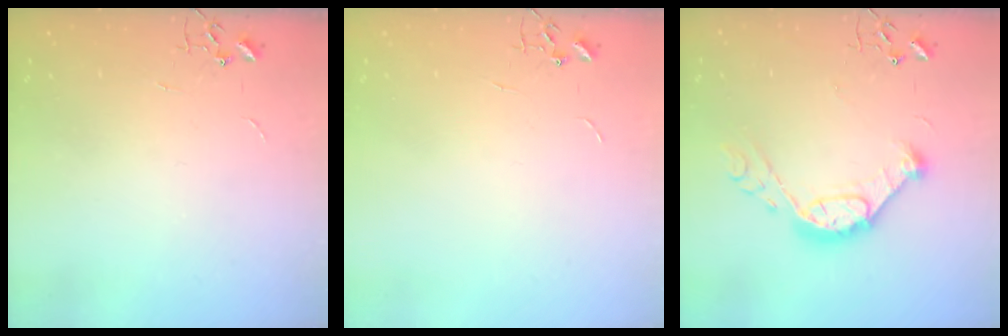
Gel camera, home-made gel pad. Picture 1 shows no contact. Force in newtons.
{"total": 0.0}
{"total": 14.2, "press": 14.1, "slide": 0.9}